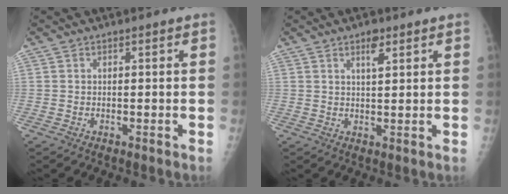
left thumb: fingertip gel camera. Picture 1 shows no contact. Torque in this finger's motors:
{"motor_torque": [-0.08, -0.11, -0.06, 0.21, 0.09]}